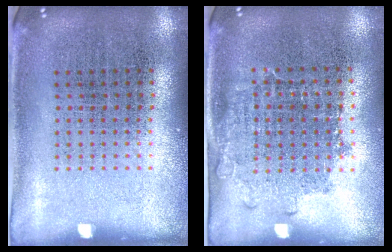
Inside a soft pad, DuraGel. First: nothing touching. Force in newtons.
{"total": 1.2, "press": 0.9, "slide": 0.8}